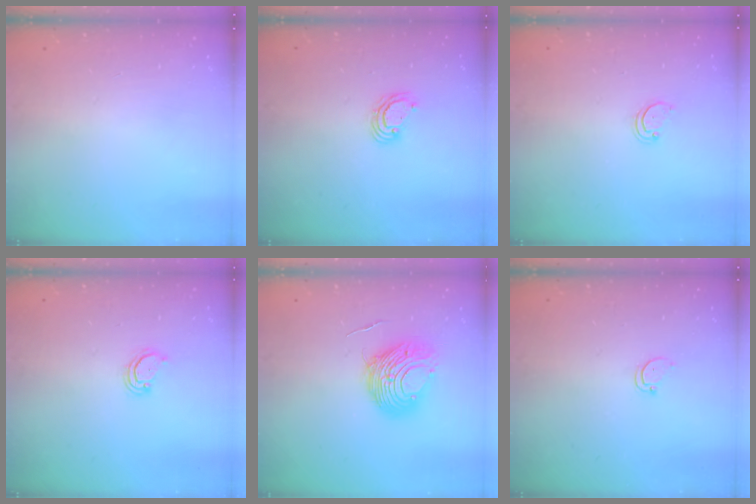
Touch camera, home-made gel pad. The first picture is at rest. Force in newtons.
{"total": 4.5, "press": 4.5, "slide": 0.1}
{"total": 2.2, "press": 2.2, "slide": 0.2}
{"total": 3.5, "press": 3.5, "slide": 0.3}
{"total": 9.7, "press": 9.7, "slide": 0.8}
{"total": 2.9, "press": 2.9, "slide": 0.2}